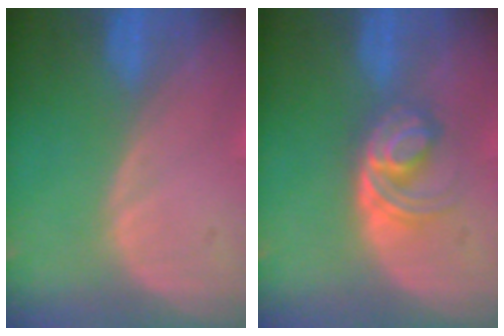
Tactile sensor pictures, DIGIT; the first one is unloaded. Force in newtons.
{"total": 6.0, "press": 5.2, "slide": 2.8}